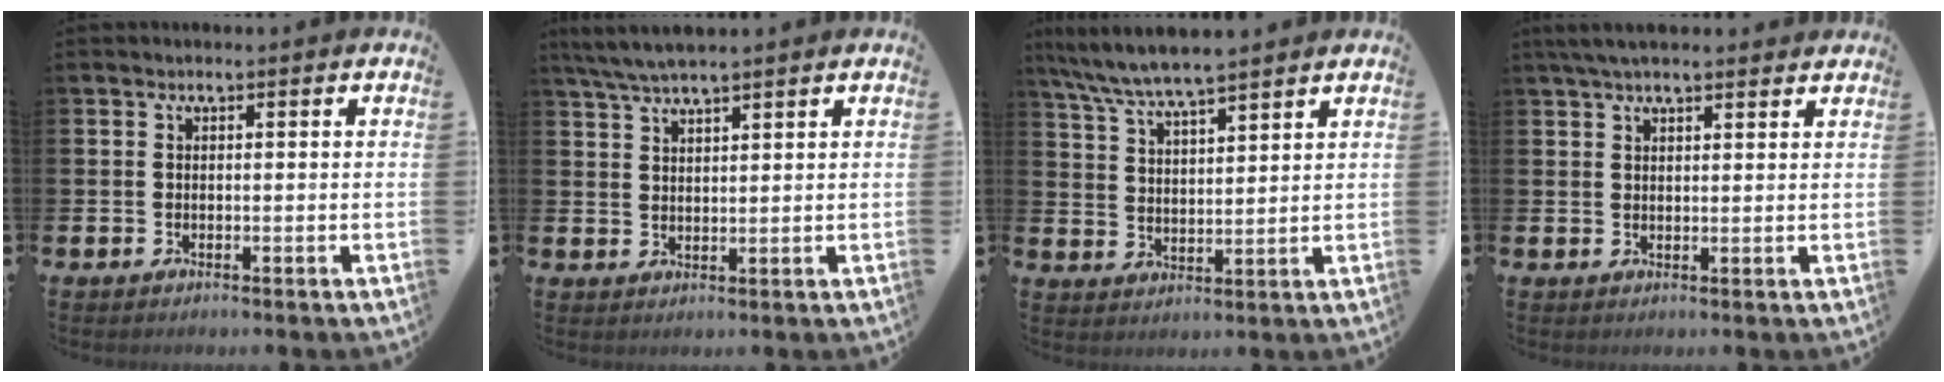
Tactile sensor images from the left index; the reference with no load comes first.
{"total": 4.5, "force": [4.1, 0.4, 1.8], "torque": [-0.051, -0.005, 0.075]}
{"total": 6.6, "force": [6.3, 0.3, 2.0], "torque": [-0.064, -0.030, 0.112]}
{"total": 3.5, "force": [3.1, 0.8, 1.6], "torque": [-0.042, 0.000, 0.059]}